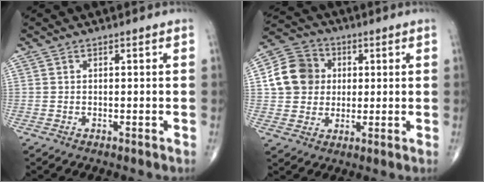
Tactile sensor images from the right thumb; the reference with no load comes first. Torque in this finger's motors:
{"motor_torque": [-0.39, 0.84, 0.64, 0.12, 0.05]}